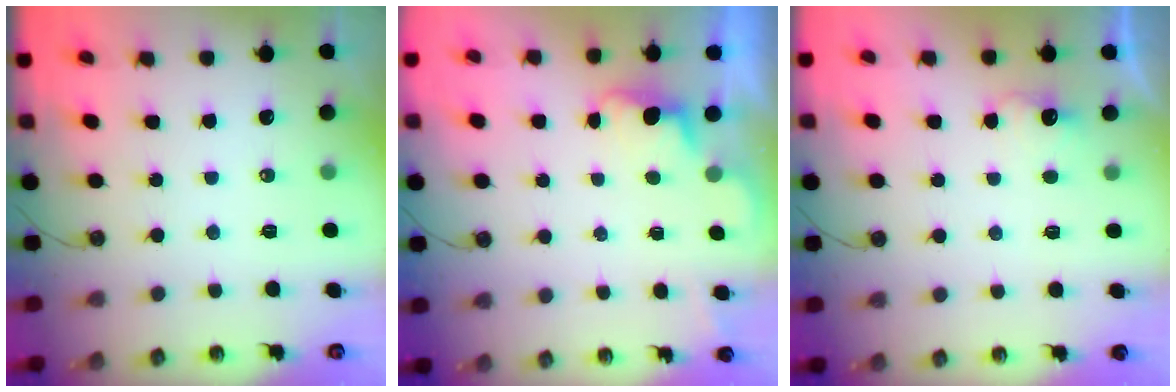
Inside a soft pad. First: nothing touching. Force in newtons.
{"total": 0.9, "press": 0.6, "slide": 0.7}
{"total": 2.6, "press": 2.6, "slide": 0.7}